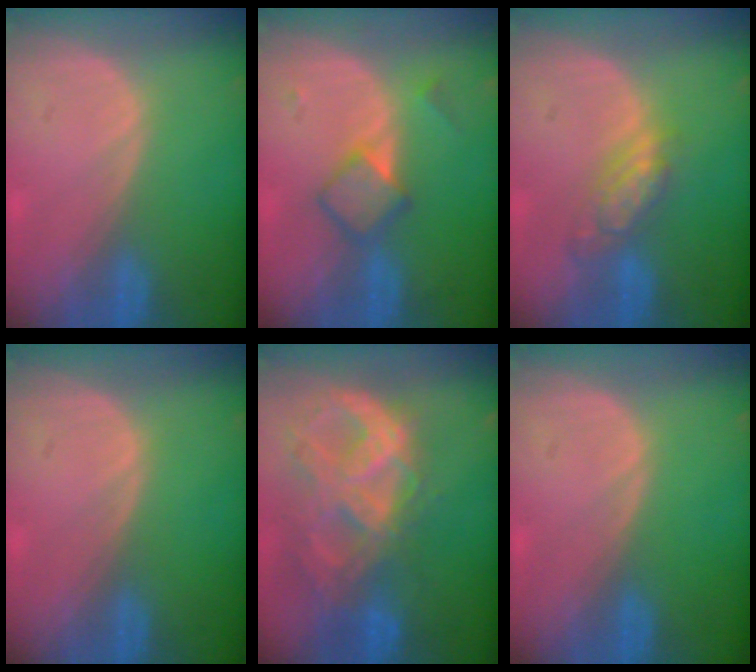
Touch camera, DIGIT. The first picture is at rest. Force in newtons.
{"total": 4.7, "press": 4.6, "slide": 0.6}
{"total": 5.5, "press": 4.7, "slide": 2.7}
{"total": 0.0}
{"total": 10.9, "press": 9.3, "slide": 5.8}
{"total": 0.0}